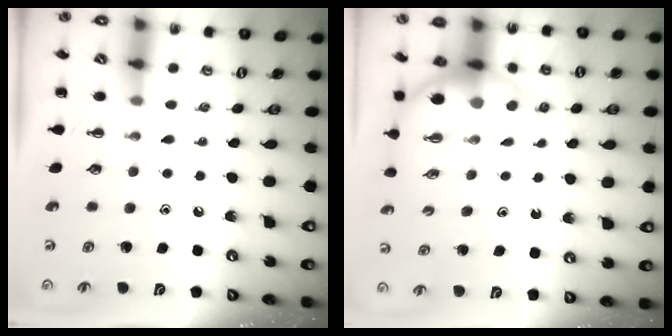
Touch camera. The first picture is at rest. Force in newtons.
{"total": 5.7, "press": 5.7, "slide": 0.7}